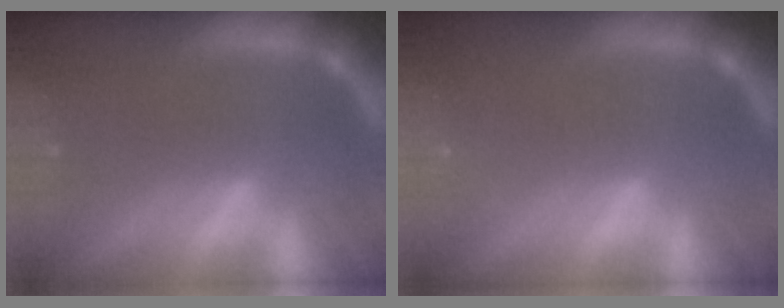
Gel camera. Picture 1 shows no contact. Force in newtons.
{"total": 0.9}